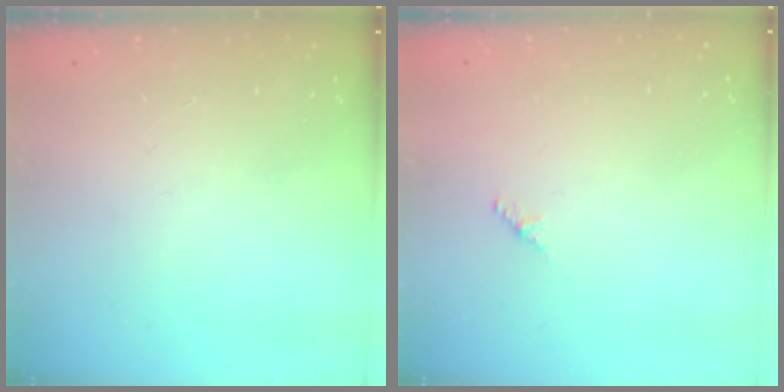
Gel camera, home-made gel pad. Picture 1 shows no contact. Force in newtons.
{"total": 2.9, "press": 2.8, "slide": 0.8}